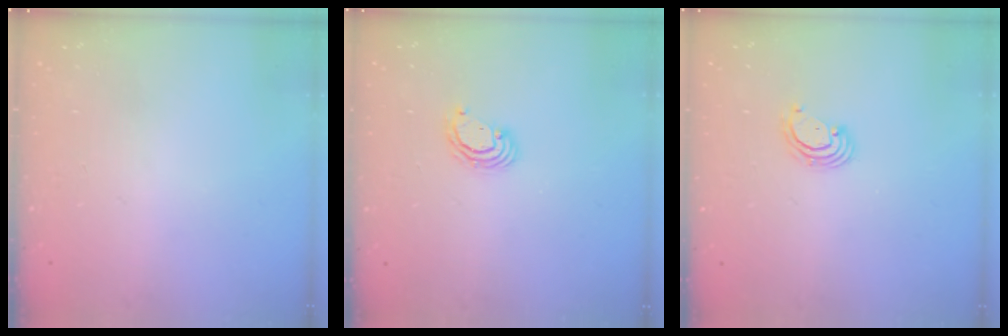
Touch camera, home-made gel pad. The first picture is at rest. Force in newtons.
{"total": 3.9, "press": 3.8, "slide": 0.2}
{"total": 2.4, "press": 2.4, "slide": 0.2}